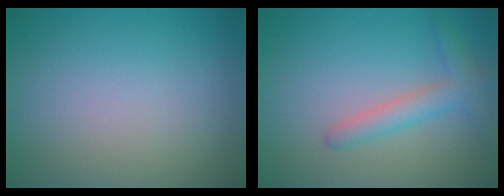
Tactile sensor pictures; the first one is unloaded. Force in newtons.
{"total": 2.1, "press": 2.1, "slide": 0.2}